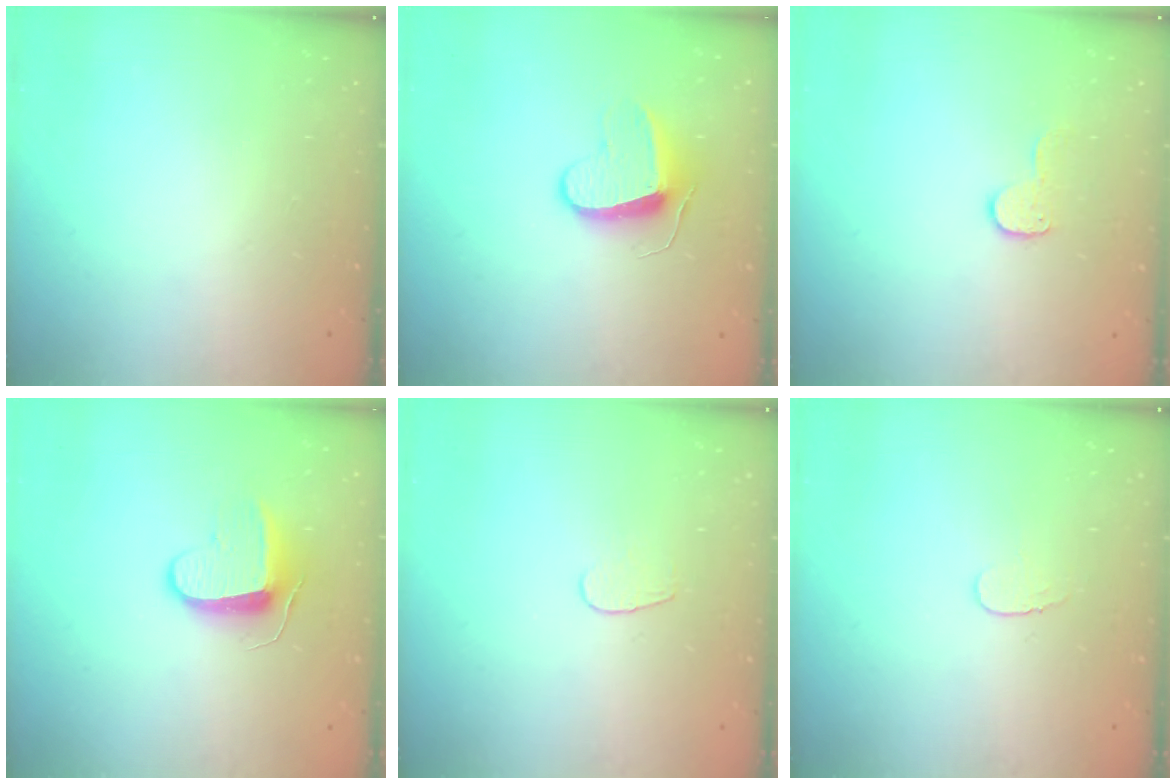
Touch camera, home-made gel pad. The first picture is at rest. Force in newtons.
{"total": 9.0, "press": 9.0, "slide": 0.3}
{"total": 6.7, "press": 6.7, "slide": 0.4}
{"total": 9.5, "press": 9.5, "slide": 0.8}
{"total": 3.6, "press": 3.6, "slide": 0.3}
{"total": 3.9, "press": 3.9, "slide": 0.4}